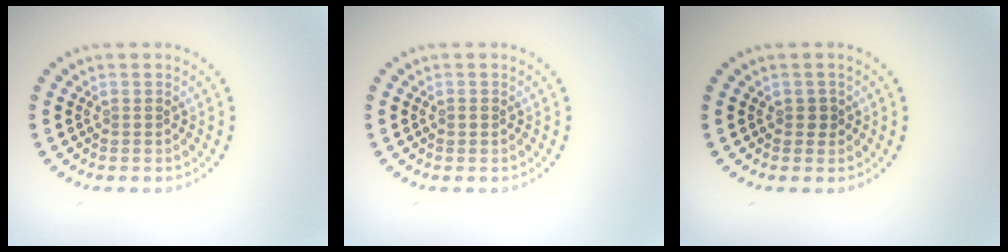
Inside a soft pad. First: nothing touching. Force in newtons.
{"total": 0.6, "press": 0.6, "slide": 0.1}
{"total": 0.8, "press": 0.7, "slide": 0.3}